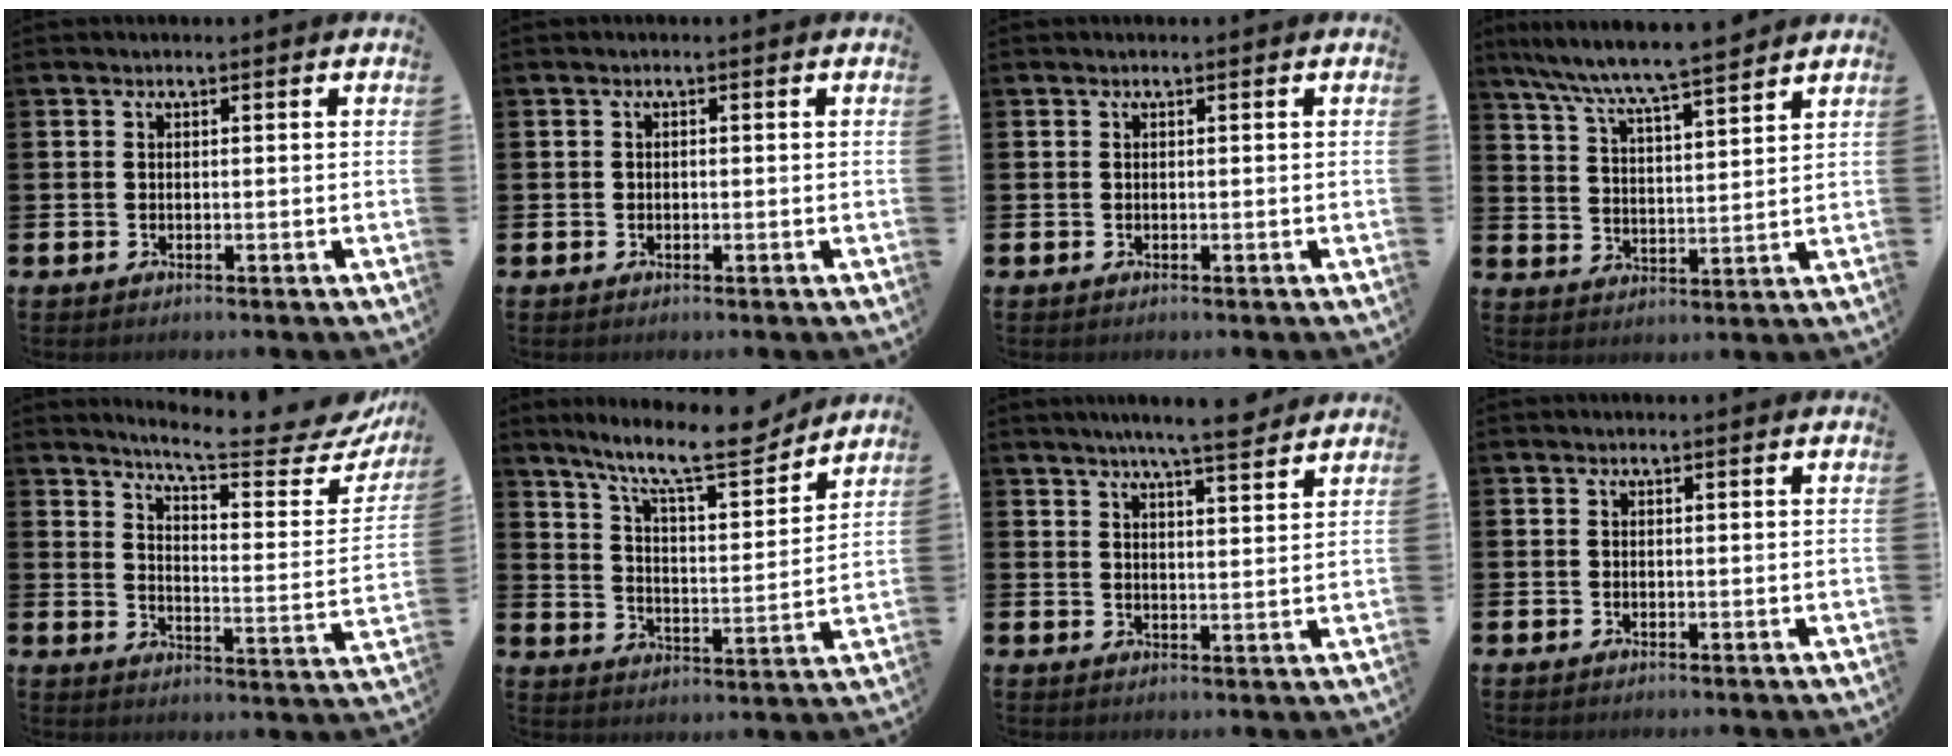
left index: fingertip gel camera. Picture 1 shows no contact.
{"total": 0.5, "force": [-0.1, 0.5, 0.2], "torque": [-0.004, 0.004, -0.003]}
{"total": 0.0}
{"total": 7.9, "force": [7.5, 0.2, 2.5], "torque": [-0.080, -0.044, 0.133]}
{"total": 8.2, "force": [7.5, 0.7, 3.4], "torque": [-0.068, -0.064, 0.119]}
{"total": 11.3, "force": [9.7, 1.8, 5.5], "torque": [-0.121, -0.059, 0.164]}
{"total": 6.2, "force": [5.8, -0.2, 2.2], "torque": [-0.047, -0.026, 0.102]}
{"total": 0.0}